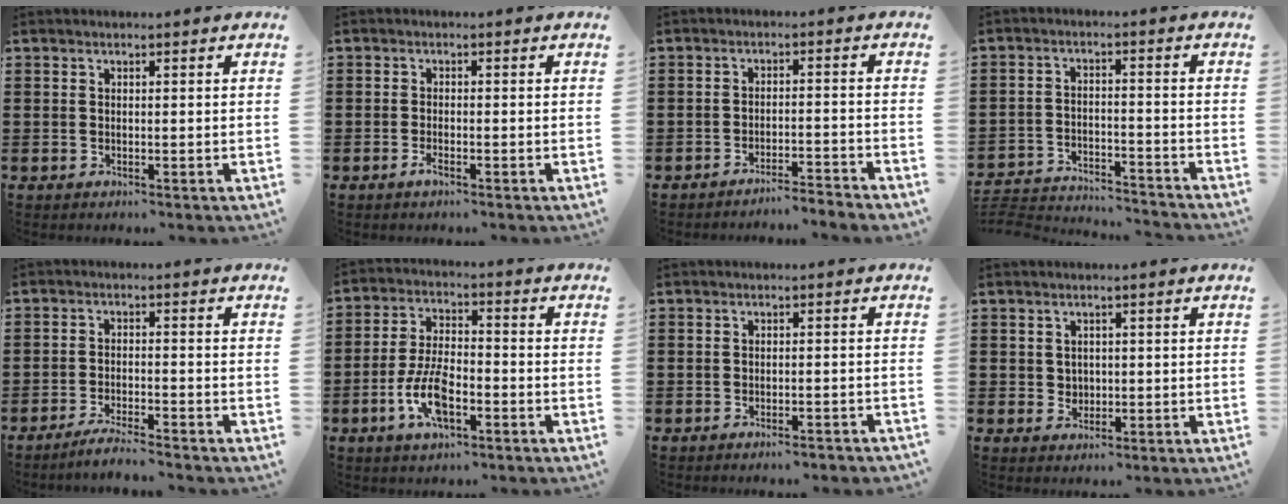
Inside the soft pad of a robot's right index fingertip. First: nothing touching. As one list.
[{"total": 1.5, "force": [-1.0, 0.1, 1.2], "torque": [-0.030, -0.009, -0.019]}, {"total": 3.3, "force": [-3.3, -0.4, 0.5], "torque": [-0.012, -0.004, -0.070]}, {"total": 4.4, "force": [-4.3, 0.3, 0.7], "torque": [-0.030, -0.004, -0.094]}, {"total": 3.6, "force": [-3.4, -0.3, 1.1], "torque": [-0.019, -0.001, -0.068]}, {"total": 8.2, "force": [-3.4, 3.5, 6.6], "torque": [-0.149, -0.005, -0.064]}, {"total": 1.7, "force": [-1.6, -0.1, 0.5], "torque": [-0.012, -0.001, -0.031]}, {"total": 1.5, "force": [0.1, 1.5, 0.3], "torque": [-0.012, 0.006, -0.001]}]